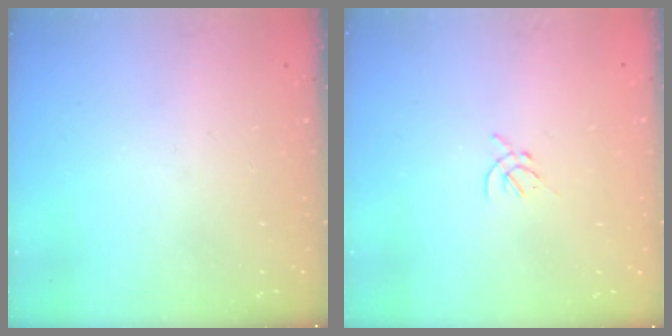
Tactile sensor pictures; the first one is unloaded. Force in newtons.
{"total": 1.4, "press": 1.3, "slide": 0.5}